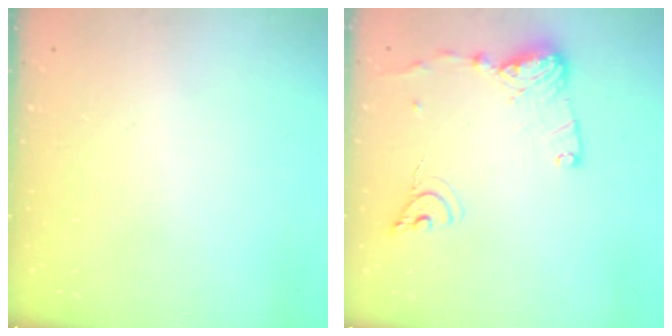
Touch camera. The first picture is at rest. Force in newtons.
{"total": 12.7, "press": 12.6, "slide": 1.4}